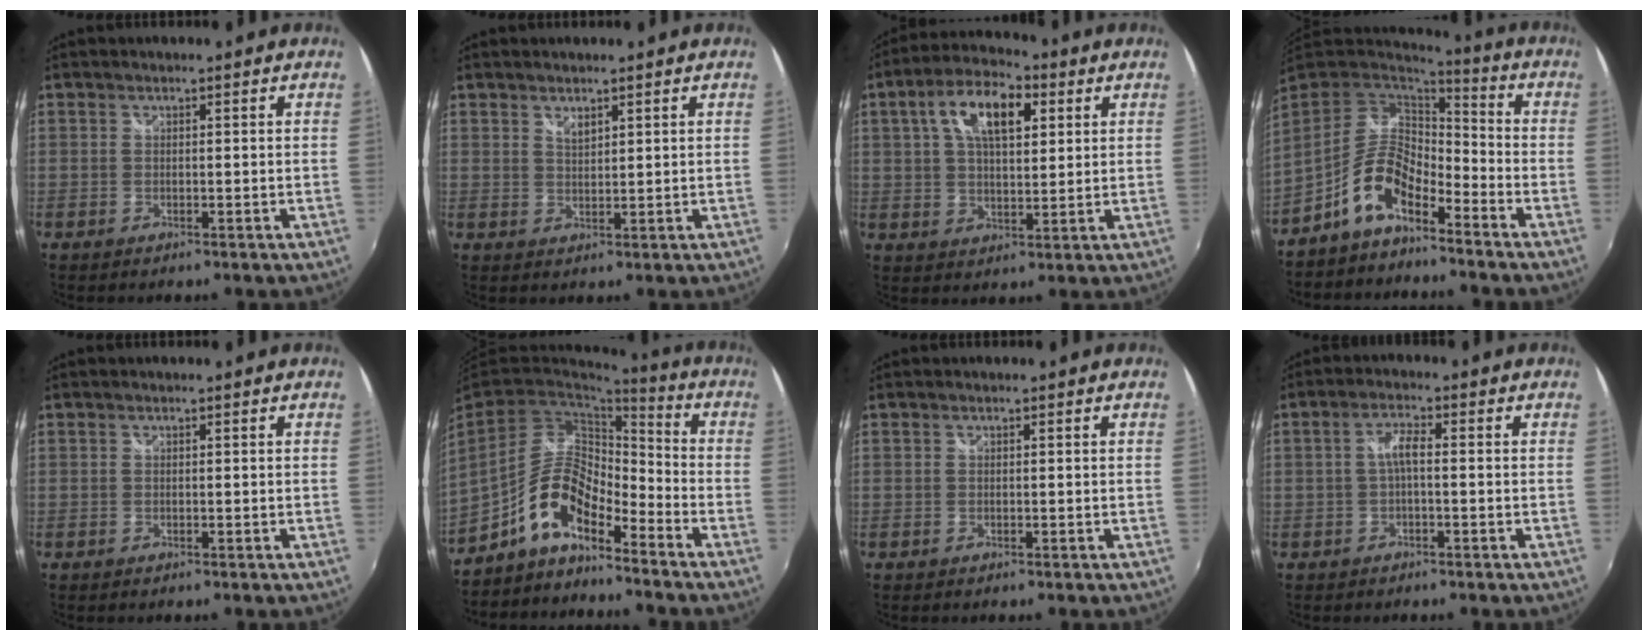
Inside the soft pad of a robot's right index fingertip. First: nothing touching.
{"total": 2.0, "force": [1.6, 0.7, 1.0], "torque": [-0.015, -0.002, 0.028]}
{"total": 11.7, "force": [4.2, 5.5, 9.5], "torque": [-0.167, 0.027, 0.068]}
{"total": 10.4, "force": [-6.5, 4.4, 6.8], "torque": [-0.144, 0.015, -0.126]}
{"total": 0.0}
{"total": 10.7, "force": [-7.2, 3.9, 6.9], "torque": [-0.144, 0.012, -0.141]}
{"total": 0.0}
{"total": 2.8, "force": [-0.5, 0.6, 2.7], "torque": [-0.056, 0.007, -0.009]}